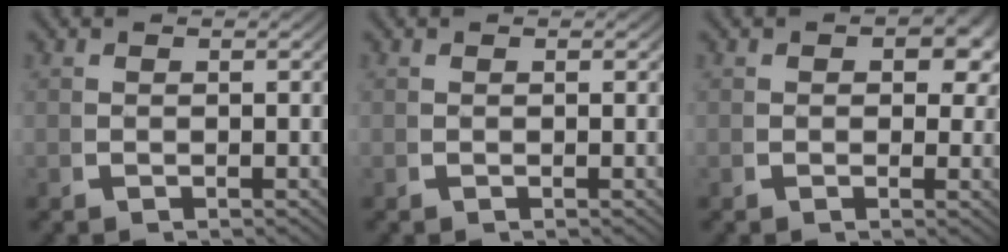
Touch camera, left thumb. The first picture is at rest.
{"total": 0.0}
{"total": 2.9, "force": [0.7, 1.8, 2.1], "torque": [-0.021, -0.008, 0.009]}